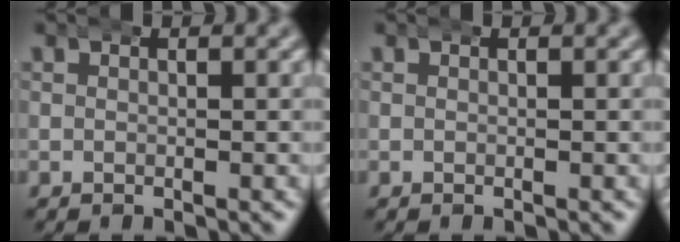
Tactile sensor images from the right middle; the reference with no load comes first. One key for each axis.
{"total": 0.0}